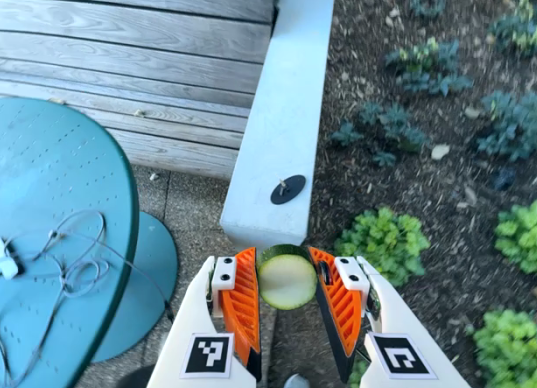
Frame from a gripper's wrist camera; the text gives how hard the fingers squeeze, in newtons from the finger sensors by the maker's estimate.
{"total": 11.0, "left": 10.9, "right": 11.1}